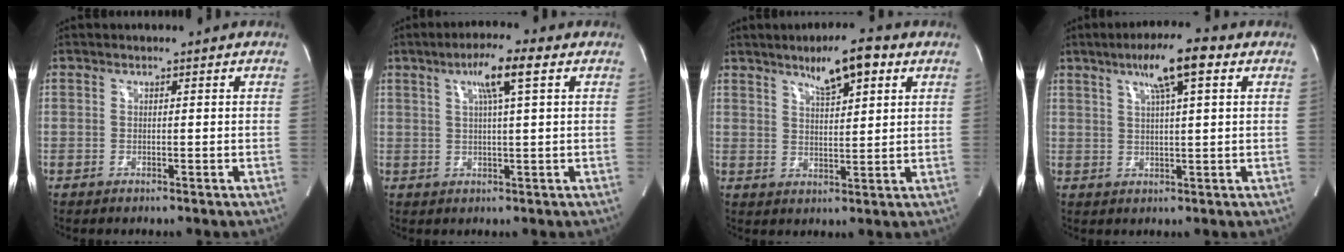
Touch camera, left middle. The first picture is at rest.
{"total": 6.4, "force": [2.7, -0.1, 5.8], "torque": [-0.105, 0.009, 0.044]}
{"total": 7.4, "force": [4.4, 1.4, 5.8], "torque": [-0.097, 0.006, 0.071]}
{"total": 8.1, "force": [4.0, 0.5, 7.1], "torque": [-0.121, 0.015, 0.063]}